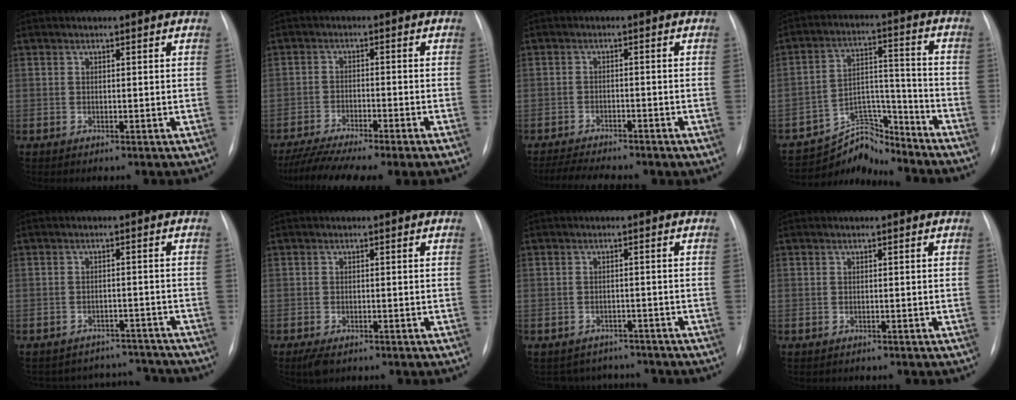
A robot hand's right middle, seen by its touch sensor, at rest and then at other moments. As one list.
[{"total": 10.2, "force": [-8.3, 0.0, 5.9], "torque": [-0.092, -0.019, -0.132]}, {"total": 7.5, "force": [-6.3, 1.7, 3.8], "torque": [-0.064, -0.005, -0.092]}, {"total": 8.8, "force": [-8.6, 1.6, -0.8], "torque": [0.017, 0.051, -0.150]}, {"total": 9.2, "force": [-8.8, 2.7, -0.7], "torque": [0.015, 0.033, -0.107]}, {"total": 2.6, "force": [-1.8, 1.1, 1.5], "torque": [-0.033, -0.005, -0.025]}, {"total": 6.3, "force": [-5.8, 2.6, 0.0], "torque": [0.005, 0.016, -0.068]}, {"total": 0.8, "force": [-0.6, 0.5, -0.2], "torque": [-0.005, 0.002, -0.011]}]